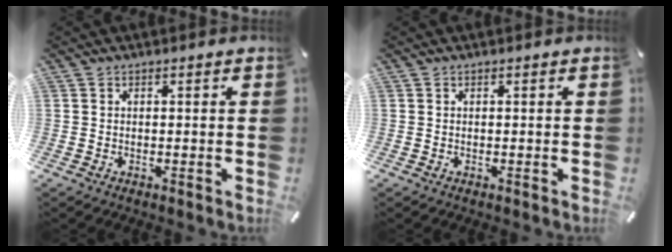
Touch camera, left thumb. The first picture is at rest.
{"total": 0.0}